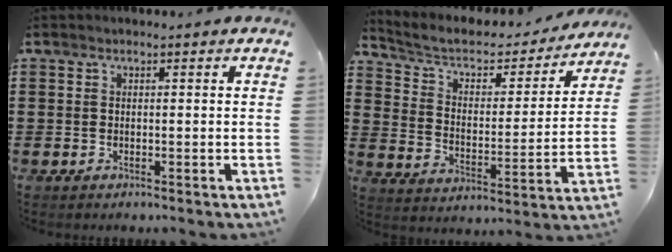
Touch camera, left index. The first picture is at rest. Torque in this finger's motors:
{"motor_torque": [0.40, -0.28, 0.52, 0.03]}